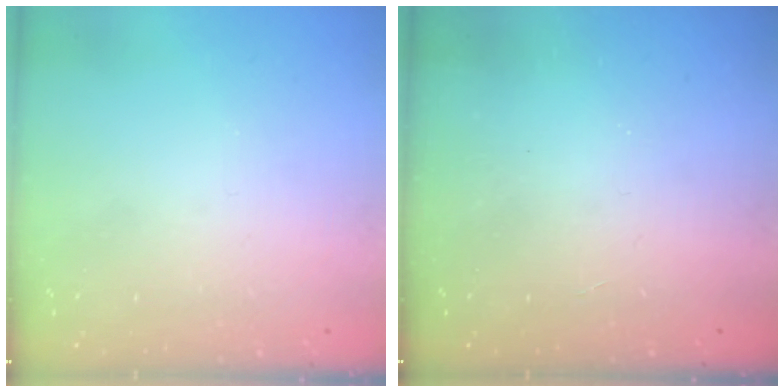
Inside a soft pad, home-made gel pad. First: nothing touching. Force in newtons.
{"total": 2.1, "press": 2.1, "slide": 0.4}